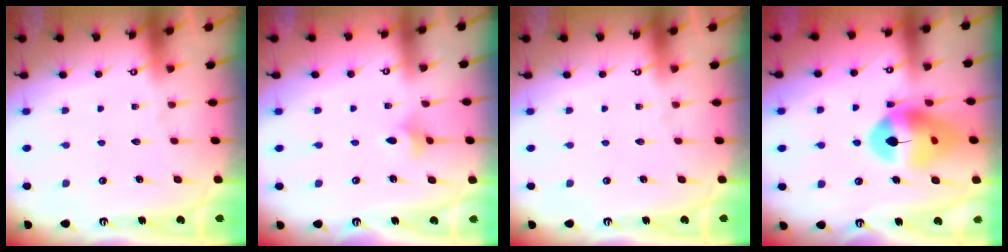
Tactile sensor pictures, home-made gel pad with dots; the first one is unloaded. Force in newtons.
{"total": 3.2, "press": 3.1, "slide": 0.7}
{"total": 0.0}
{"total": 14.0, "press": 13.9, "slide": 1.5}